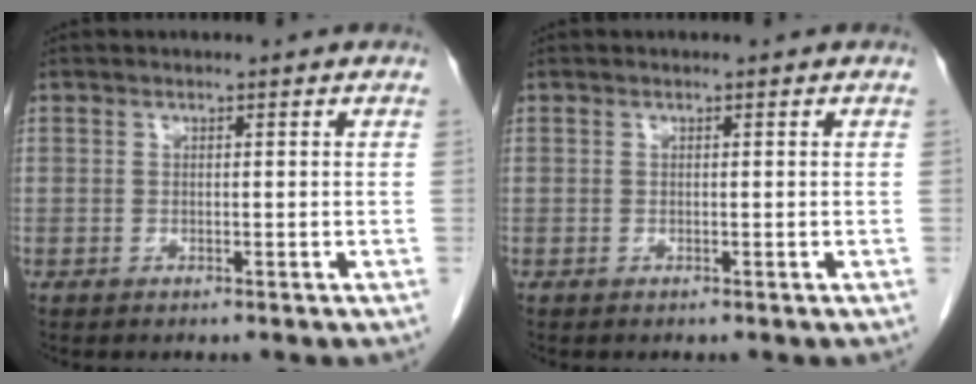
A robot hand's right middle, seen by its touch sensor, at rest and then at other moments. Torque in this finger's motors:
{"motor_torque": [0.03, 0.00, 0.02, 0.00]}